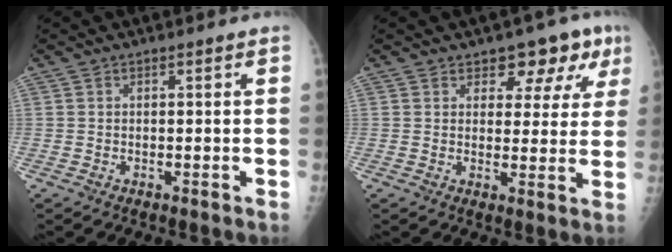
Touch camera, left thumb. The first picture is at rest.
{"total": 8.3, "force": [4.9, 4.9, 4.6], "torque": [-0.010, -0.019, 0.056]}